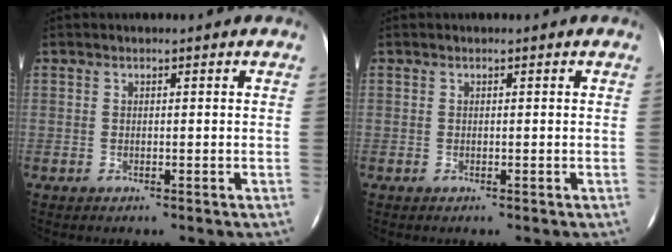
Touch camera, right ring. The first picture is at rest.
{"total": 0.0}